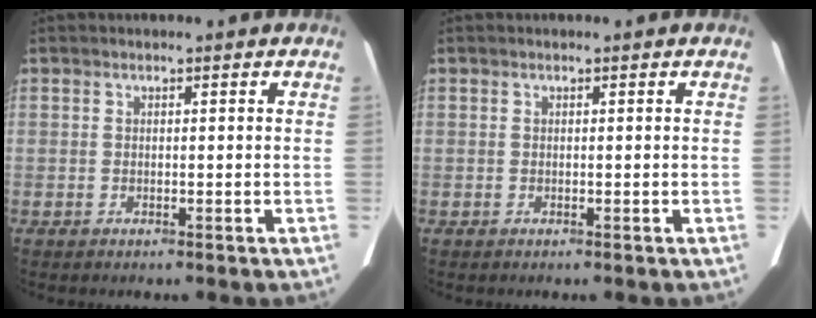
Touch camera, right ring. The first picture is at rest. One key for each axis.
{"total": 0.0}